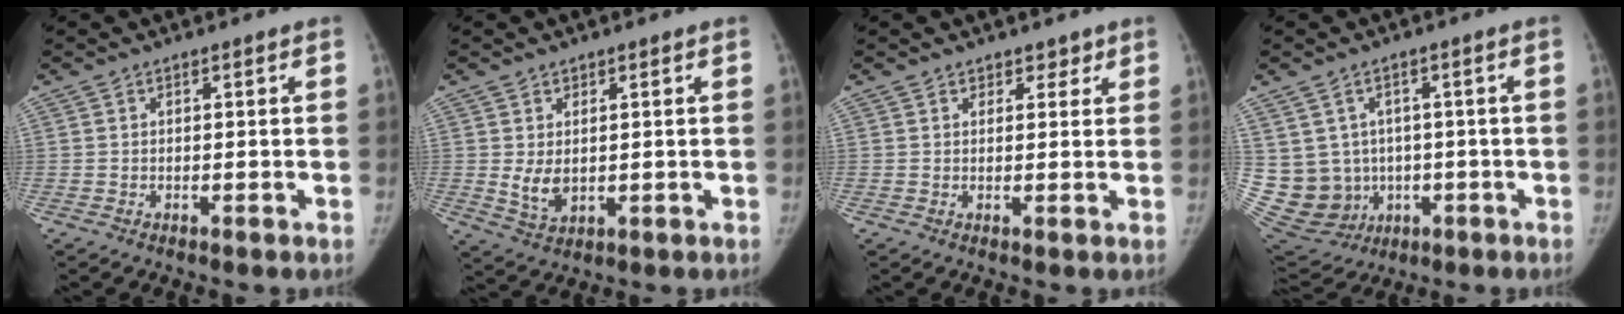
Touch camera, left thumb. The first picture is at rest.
{"total": 4.3, "force": [0.7, 2.9, 3.0], "torque": [-0.051, -0.016, 0.026]}
{"total": 2.4, "force": [1.9, 1.4, 0.4], "torque": [0.017, -0.009, 0.024]}
{"total": 16.3, "force": [-0.4, 14.9, 6.4], "torque": [-0.143, 0.022, 0.029]}